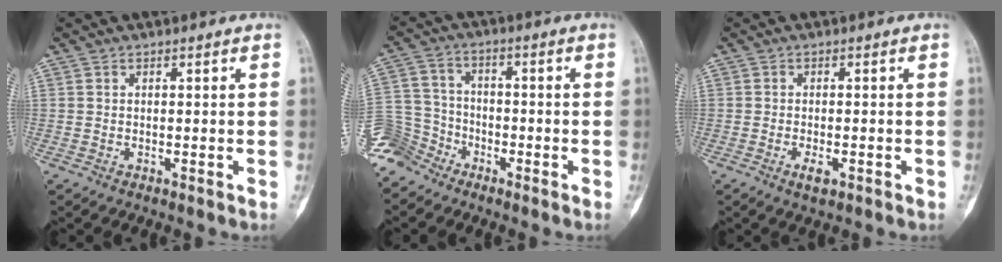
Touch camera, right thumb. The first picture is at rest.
{"total": 8.2, "force": [-6.2, 5.4, 0.7], "torque": [0.000, 0.041, -0.132]}
{"total": 1.4, "force": [-0.7, 0.5, 1.1], "torque": [-0.018, 0.001, -0.011]}